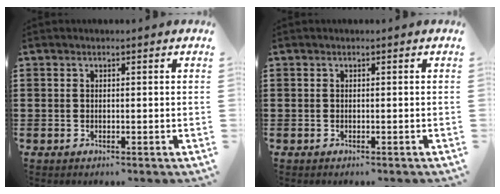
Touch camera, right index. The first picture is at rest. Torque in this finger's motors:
{"motor_torque": [0.05, 0.11, 0.00, -0.01]}